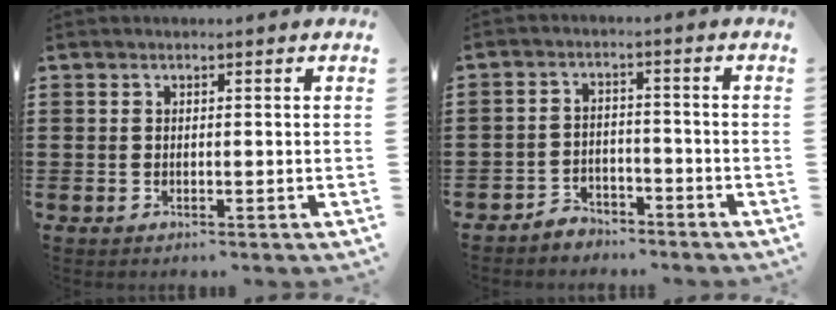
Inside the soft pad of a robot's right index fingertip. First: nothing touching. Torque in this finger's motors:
{"motor_torque": [-0.26, 0.22, 0.12, 0.01]}